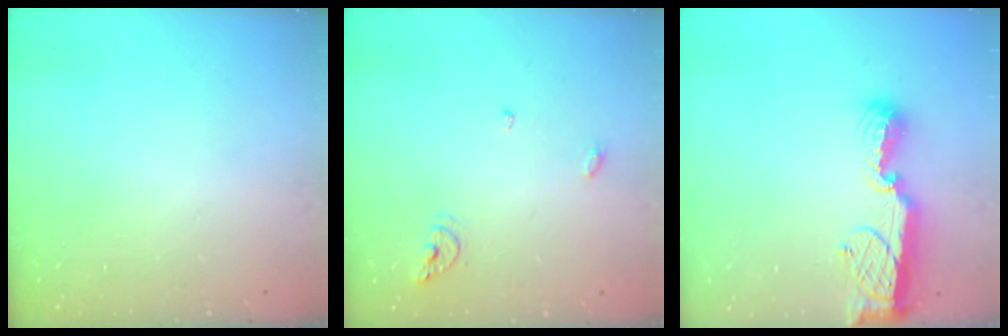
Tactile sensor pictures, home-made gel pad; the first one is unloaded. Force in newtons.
{"total": 5.8, "press": 5.8, "slide": 0.4}
{"total": 12.8, "press": 11.4, "slide": 5.9}